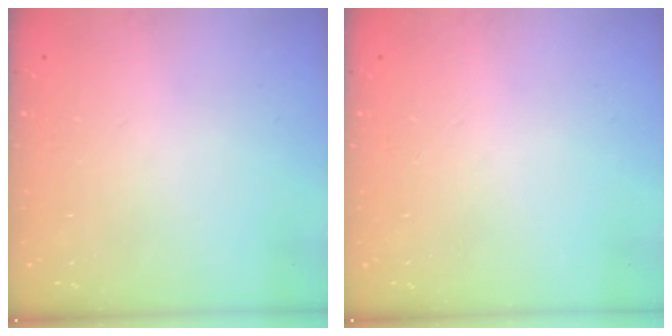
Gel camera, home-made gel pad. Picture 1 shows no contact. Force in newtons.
{"total": 0.0}